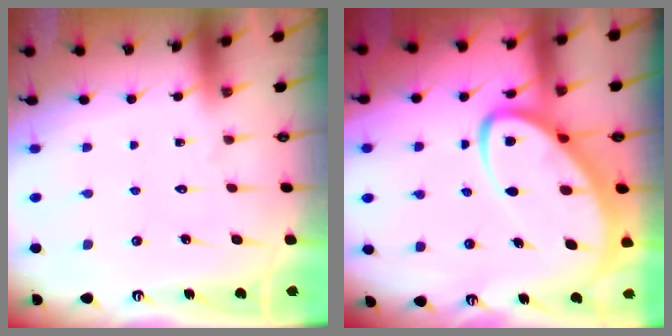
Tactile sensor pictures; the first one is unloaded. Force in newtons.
{"total": 10.5, "press": 10.4, "slide": 1.1}